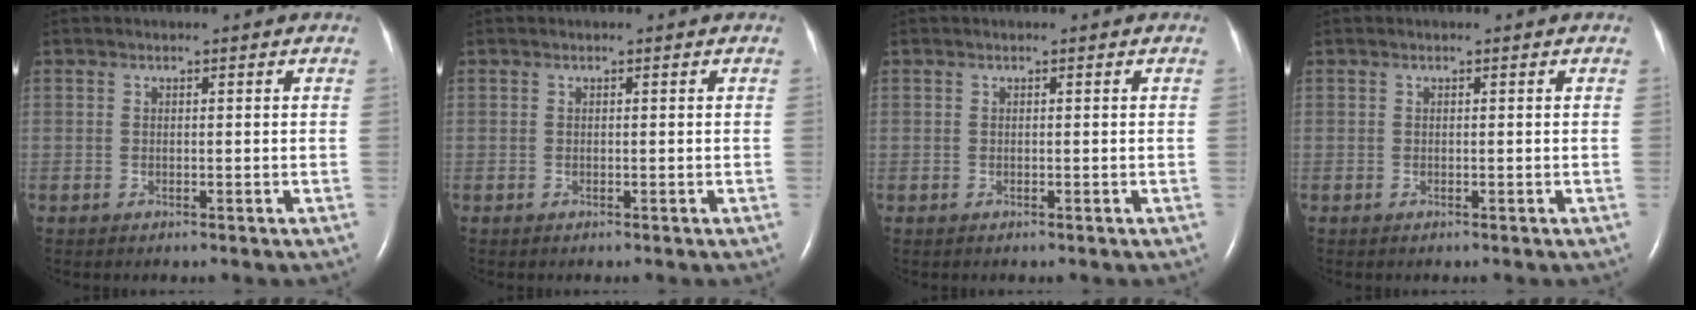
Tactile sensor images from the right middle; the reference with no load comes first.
{"total": 0.0}
{"total": 0.0}
{"total": 0.0}